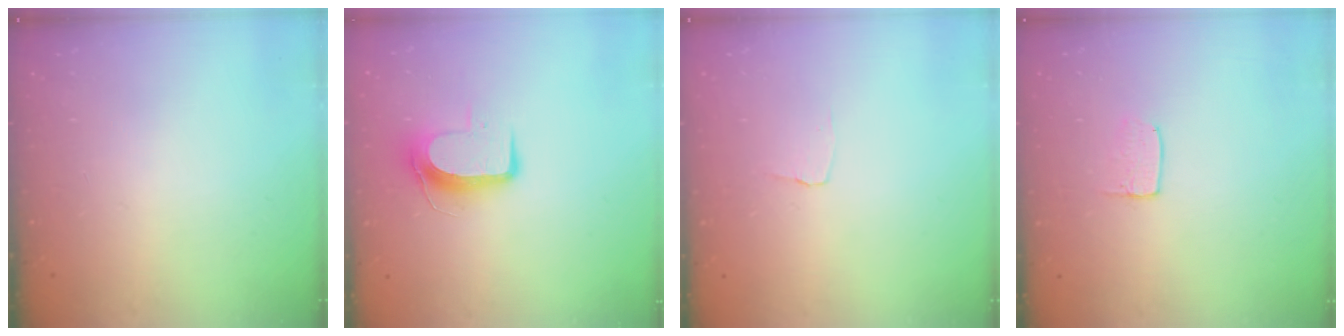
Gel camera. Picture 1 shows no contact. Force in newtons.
{"total": 9.0, "press": 9.0, "slide": 0.8}
{"total": 2.9, "press": 2.8, "slide": 0.3}
{"total": 3.4, "press": 3.3, "slide": 0.3}